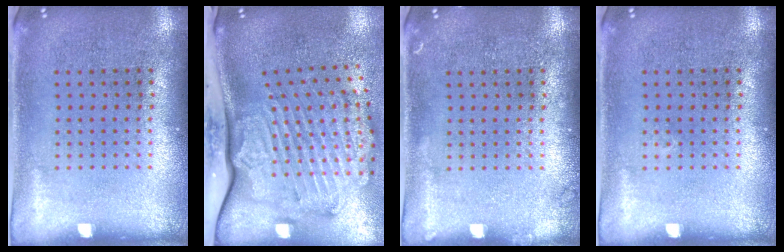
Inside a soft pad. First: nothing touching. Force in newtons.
{"total": 3.3, "press": 2.5, "slide": 2.2}
{"total": 0.7, "press": 0.7, "slide": 0.2}
{"total": 0.0}